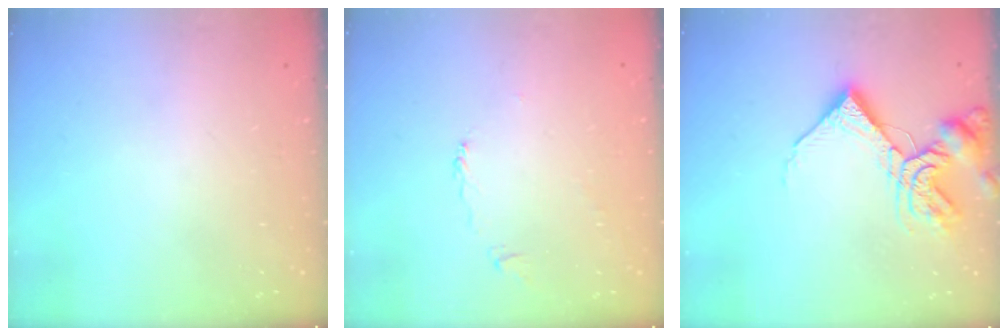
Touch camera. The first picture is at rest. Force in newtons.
{"total": 2.3, "press": 2.3, "slide": 0.3}
{"total": 11.2, "press": 11.0, "slide": 1.6}